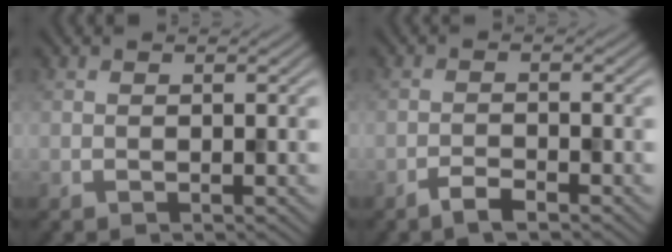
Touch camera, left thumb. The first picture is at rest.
{"total": 2.1, "force": [-1.7, 0.4, 1.2], "torque": [-0.024, 0.002, -0.036]}